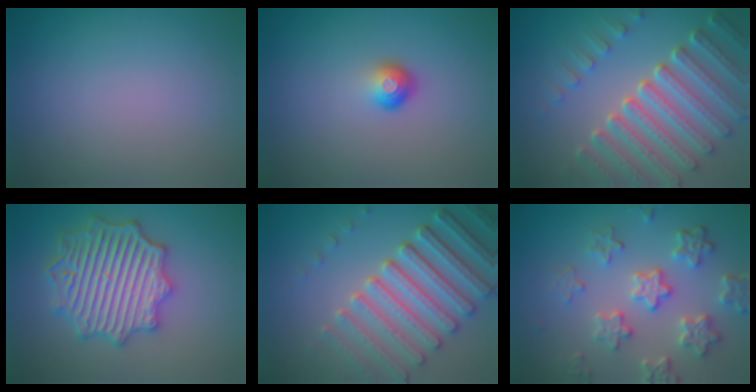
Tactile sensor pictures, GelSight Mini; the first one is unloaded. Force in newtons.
{"total": 1.8, "press": 1.1, "slide": 1.4}
{"total": 7.3, "press": 5.5, "slide": 4.8}
{"total": 6.8, "press": 6.7, "slide": 1.1}
{"total": 6.3, "press": 5.5, "slide": 3.1}
{"total": 5.4, "press": 4.2, "slide": 3.3}